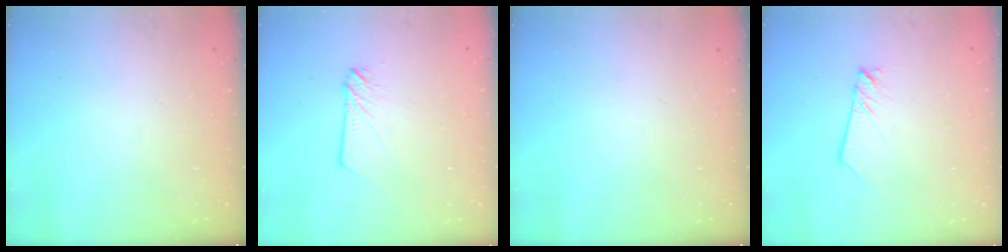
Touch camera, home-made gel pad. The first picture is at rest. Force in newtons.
{"total": 4.1, "press": 4.1, "slide": 0.4}
{"total": 0.0}
{"total": 2.5, "press": 2.5, "slide": 0.1}